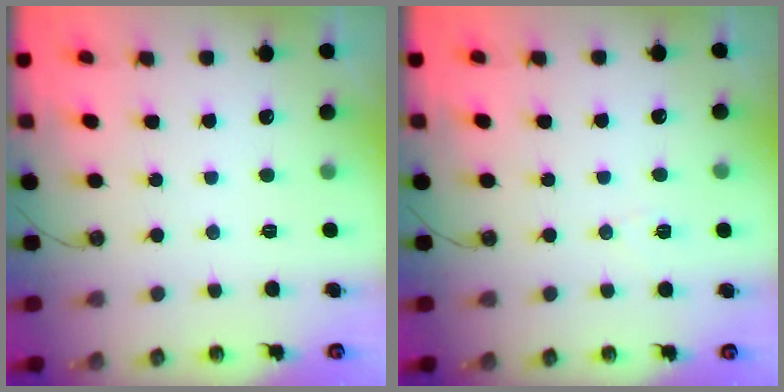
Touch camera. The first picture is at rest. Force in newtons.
{"total": 5.3, "press": 5.1, "slide": 1.4}